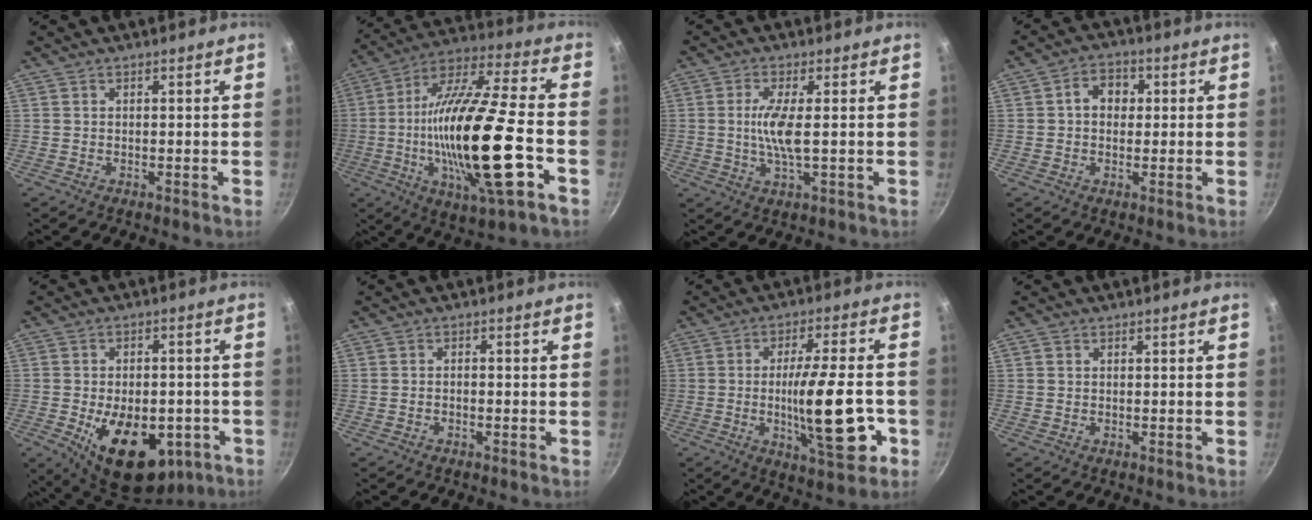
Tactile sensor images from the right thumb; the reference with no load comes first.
{"total": 25.5, "force": [-5.7, 5.9, 24.2], "torque": [-0.439, 0.013, -0.105]}
{"total": 6.3, "force": [0.2, 1.3, 6.1], "torque": [-0.136, -0.003, 0.005]}
{"total": 5.5, "force": [0.8, 4.3, 3.2], "torque": [-0.024, 0.011, 0.005]}
{"total": 18.4, "force": [-6.0, 10.9, 13.6], "torque": [-0.173, 0.005, -0.072]}
{"total": 1.1, "force": [-0.7, 0.6, 0.7], "torque": [-0.014, 0.010, -0.014]}
{"total": 16.3, "force": [-3.7, 4.3, 15.2], "torque": [-0.223, 0.008, -0.054]}
{"total": 0.7, "force": [0.1, 0.6, 0.2], "torque": [-0.002, 0.002, -0.001]}